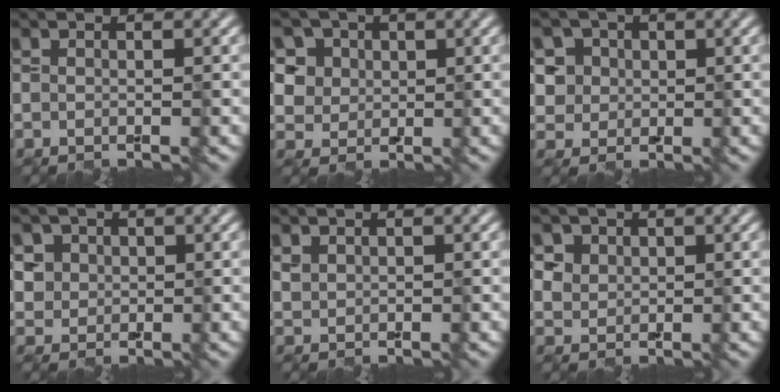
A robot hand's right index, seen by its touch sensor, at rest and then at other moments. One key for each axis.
{"total": 9.3, "fx": 4.7, "fy": 7.1, "fz": 3.7, "tx": -0.089, "ty": 0.021, "tz": 0.062}
{"total": 6.1, "fx": 2.6, "fy": 5.1, "fz": 2.2, "tx": -0.040, "ty": 0.016, "tz": 0.033}
{"total": 3.6, "fx": 1.4, "fy": 3.0, "fz": 1.1, "tx": -0.026, "ty": 0.005, "tz": 0.031}
{"total": 0.9, "fx": 0.7, "fy": 0.6, "fz": 0.1, "tx": -0.004, "ty": -0.001, "tz": 0.019}
{"total": 4.3, "fx": 2.4, "fy": 3.2, "fz": 1.6, "tx": -0.045, "ty": 0.003, "tz": 0.048}